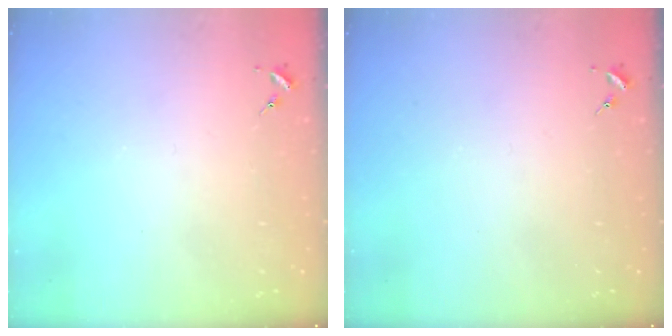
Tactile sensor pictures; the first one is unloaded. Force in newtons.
{"total": 0.0}